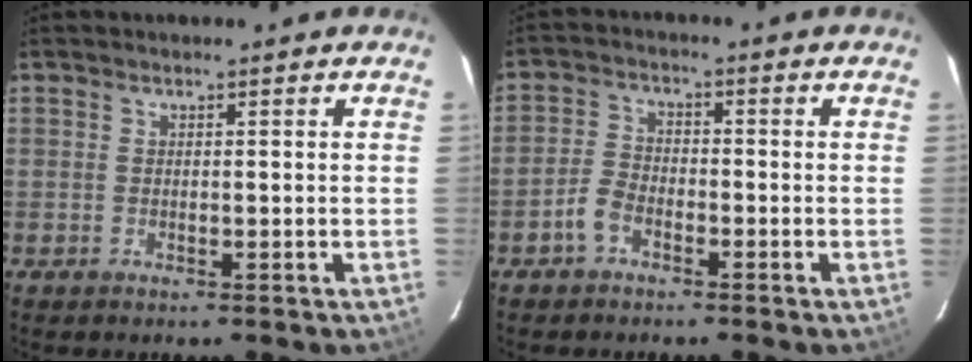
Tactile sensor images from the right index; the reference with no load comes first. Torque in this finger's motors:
{"motor_torque": [0.40, -0.34, 0.14, 0.03]}